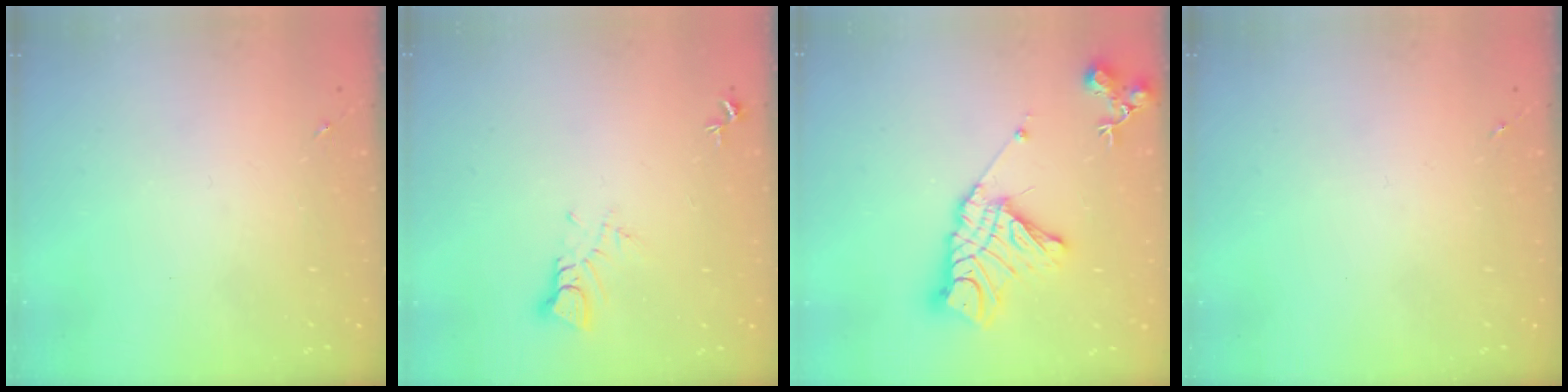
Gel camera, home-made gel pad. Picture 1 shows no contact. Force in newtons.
{"total": 3.6, "press": 3.6, "slide": 0.2}
{"total": 17.0, "press": 16.9, "slide": 1.3}
{"total": 0.0}